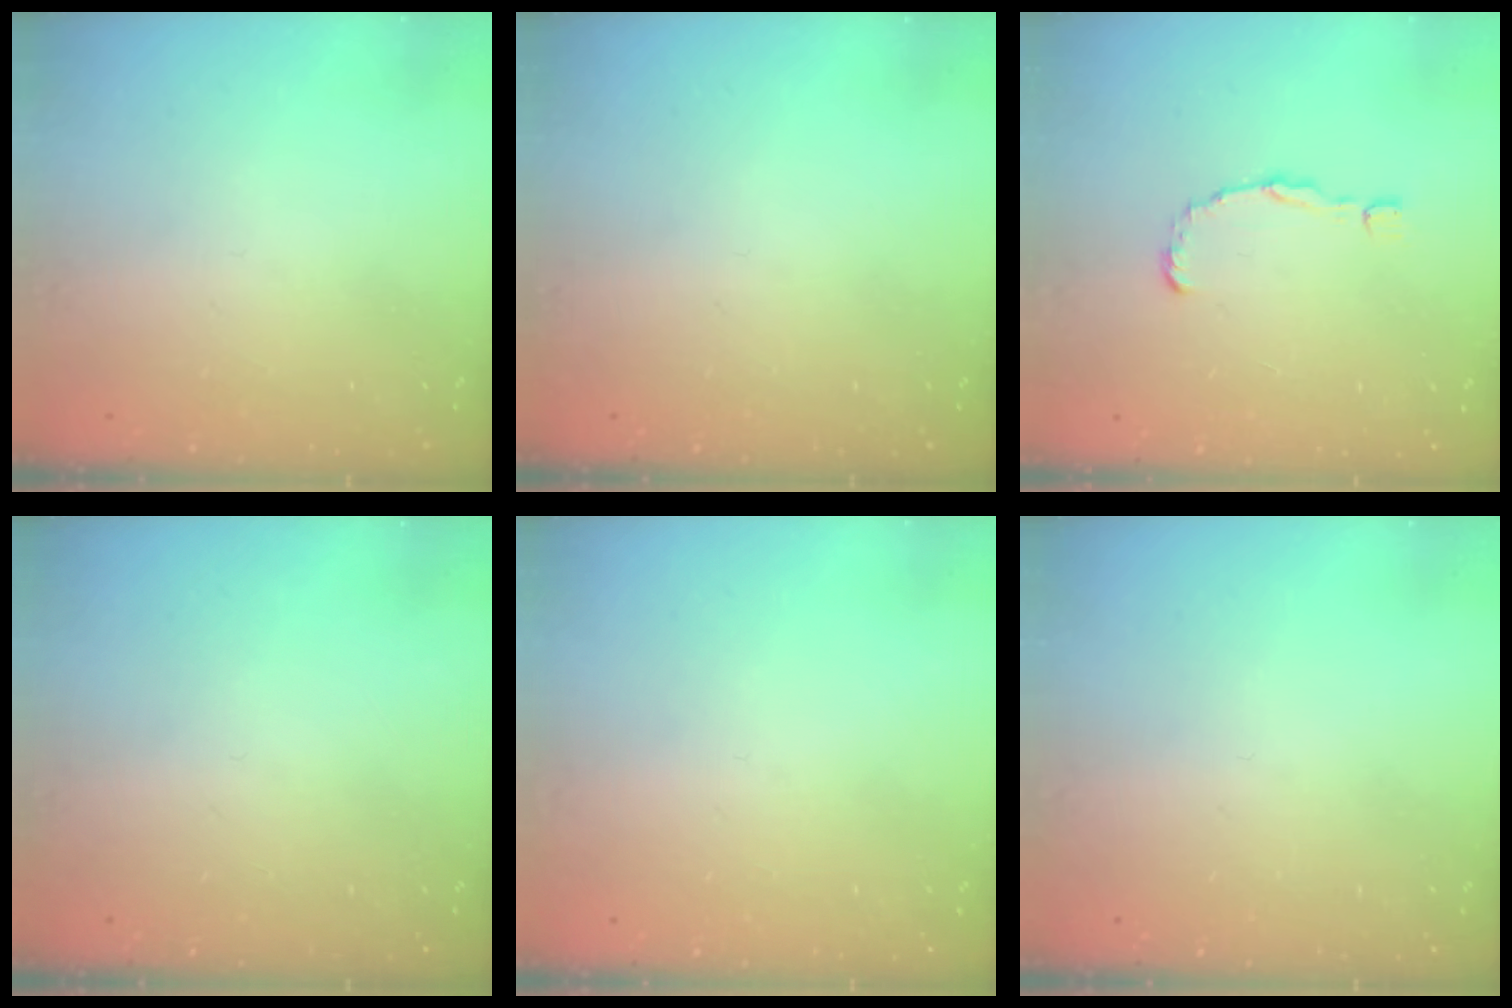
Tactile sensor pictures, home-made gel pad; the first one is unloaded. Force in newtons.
{"total": 0.0}
{"total": 1.5, "press": 1.5, "slide": 0.1}
{"total": 0.0}
{"total": 0.0}
{"total": 0.0}